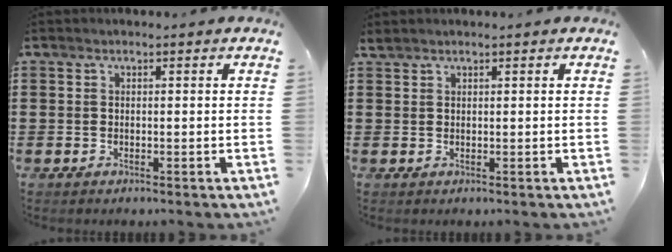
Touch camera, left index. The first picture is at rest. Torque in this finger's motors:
{"motor_torque": [-1.01, 1.00, -0.10, -0.08]}